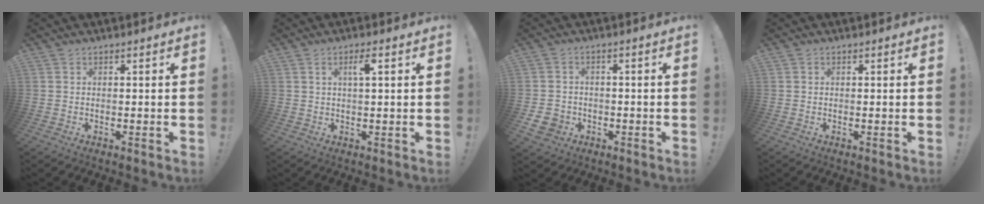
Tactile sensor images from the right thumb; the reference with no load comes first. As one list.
[{"total": 3.5, "force": [1.5, 0.3, 3.1], "torque": [-0.052, -0.001, 0.020]}, {"total": 5.1, "force": [-2.0, 4.3, 1.7], "torque": [-0.045, 0.009, -0.037]}, {"total": 0.0}]